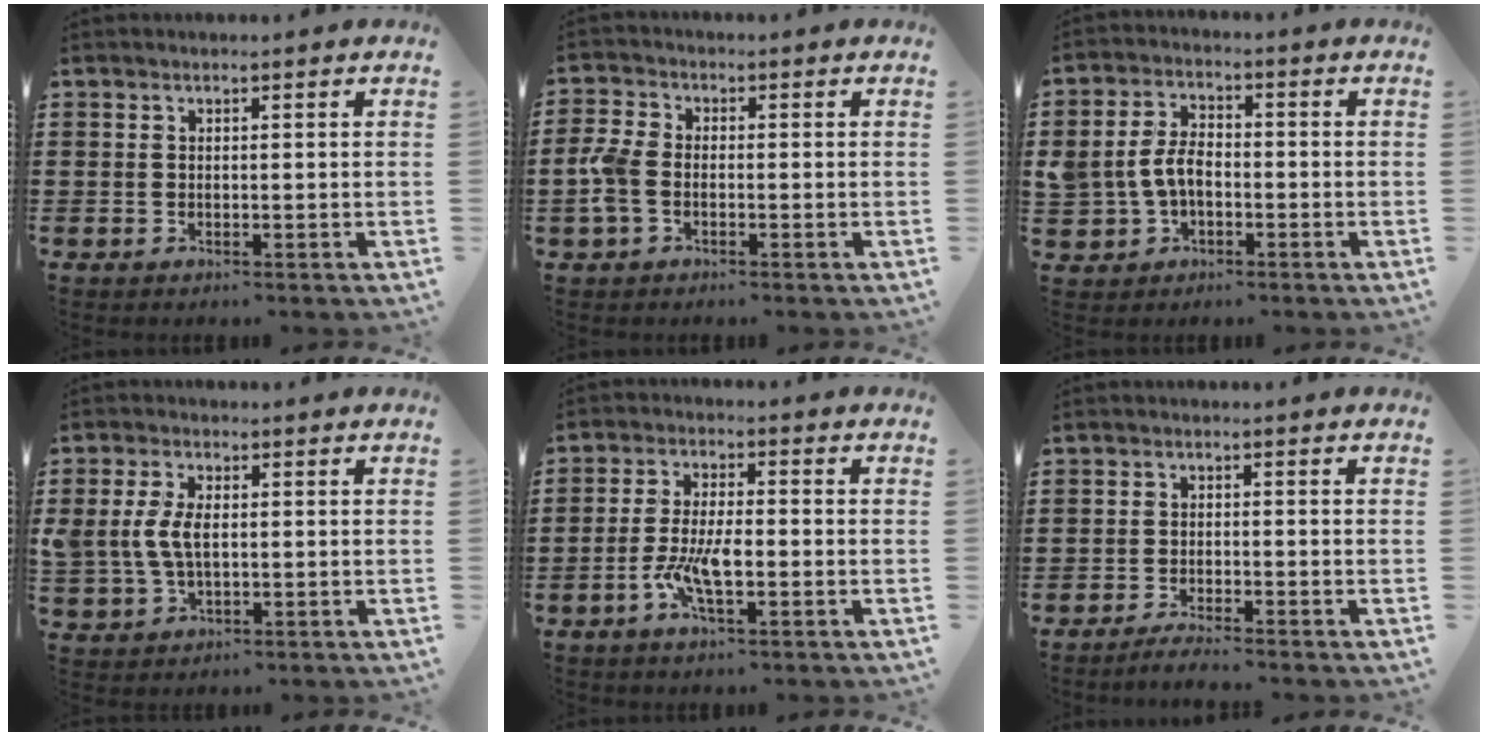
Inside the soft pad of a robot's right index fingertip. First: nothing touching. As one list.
[{"total": 4.3, "force": [-1.3, 2.6, 3.2], "torque": [-0.094, -0.007, -0.034]}, {"total": 5.5, "force": [-0.9, 3.7, 3.9], "torque": [-0.104, 0.000, -0.025]}, {"total": 5.1, "force": [0.2, 2.9, 4.2], "torque": [-0.105, 0.003, -0.004]}, {"total": 6.7, "force": [-2.6, 1.8, 5.9], "torque": [-0.136, -0.013, -0.055]}, {"total": 2.0, "force": [-2.0, -0.2, 0.4], "torque": [-0.007, 0.002, -0.038]}]